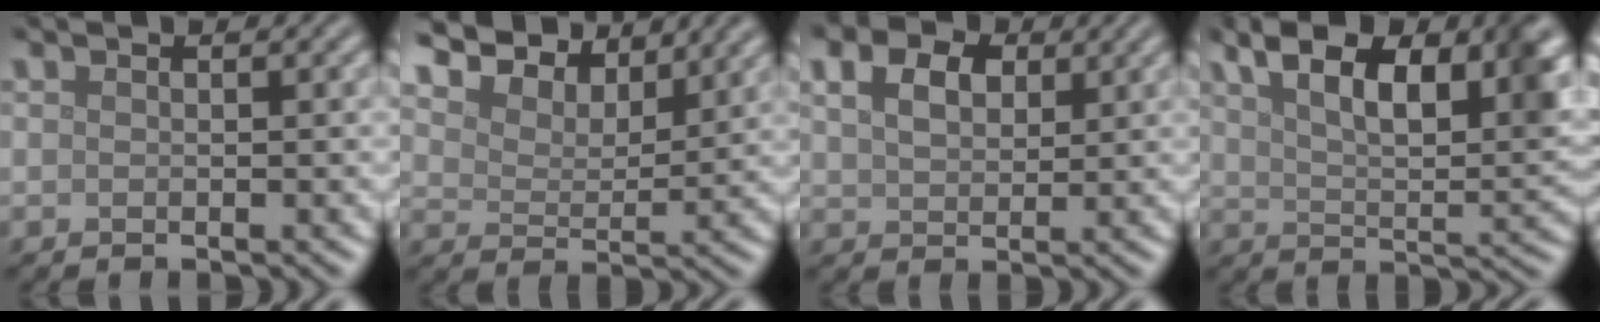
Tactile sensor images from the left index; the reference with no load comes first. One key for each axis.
{"total": 8.4, "fx": 7.0, "fy": 3.1, "fz": 3.5, "tx": -0.079, "ty": 0.010, "tz": 0.107}
{"total": 4.7, "fx": 2.3, "fy": 3.0, "fz": 2.8, "tx": -0.055, "ty": 0.016, "tz": 0.026}
{"total": 10.7, "fx": 5.4, "fy": 4.3, "fz": 8.2, "tx": -0.117, "ty": 0.013, "tz": 0.087}